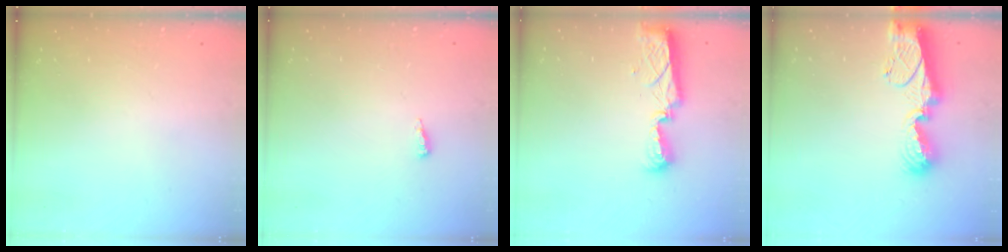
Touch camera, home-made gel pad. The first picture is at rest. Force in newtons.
{"total": 3.9, "press": 3.6, "slide": 1.5}
{"total": 7.9, "press": 7.9, "slide": 0.9}
{"total": 11.3, "press": 11.2, "slide": 1.0}